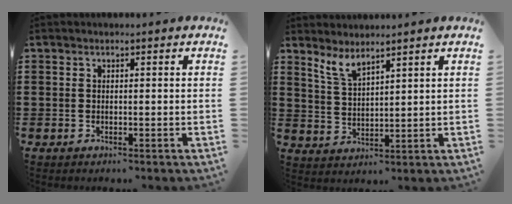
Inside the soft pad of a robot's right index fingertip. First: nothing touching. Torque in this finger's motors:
{"motor_torque": [0.03, -0.01, 0.03, 0.06]}